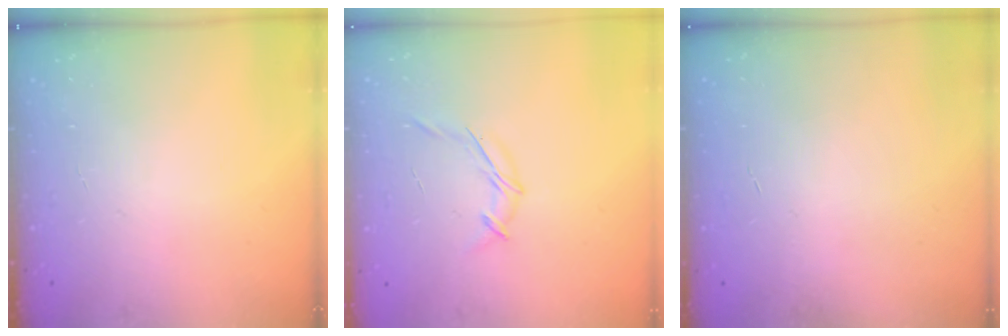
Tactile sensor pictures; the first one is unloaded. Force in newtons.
{"total": 6.8, "press": 6.7, "slide": 0.9}
{"total": 0.0}